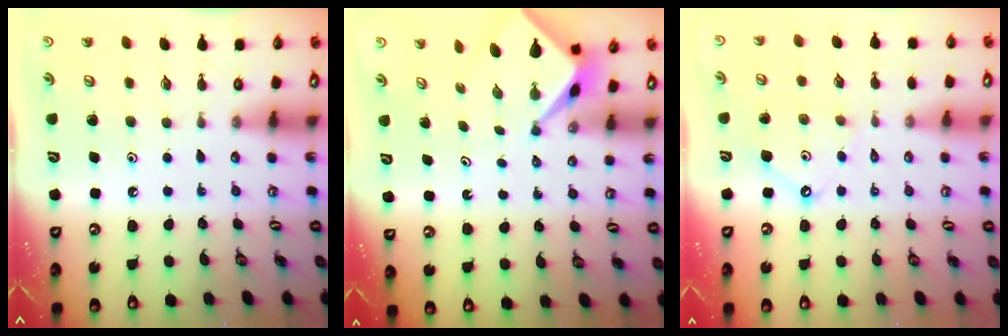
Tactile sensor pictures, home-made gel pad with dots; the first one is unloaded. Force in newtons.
{"total": 2.1, "press": 2.1, "slide": 0.3}
{"total": 6.9, "press": 6.9, "slide": 0.7}